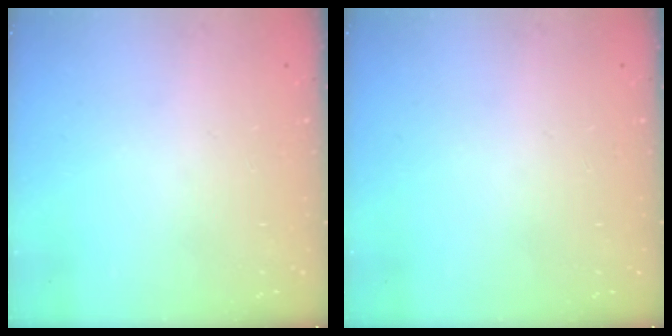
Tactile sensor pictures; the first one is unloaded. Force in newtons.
{"total": 0.0}